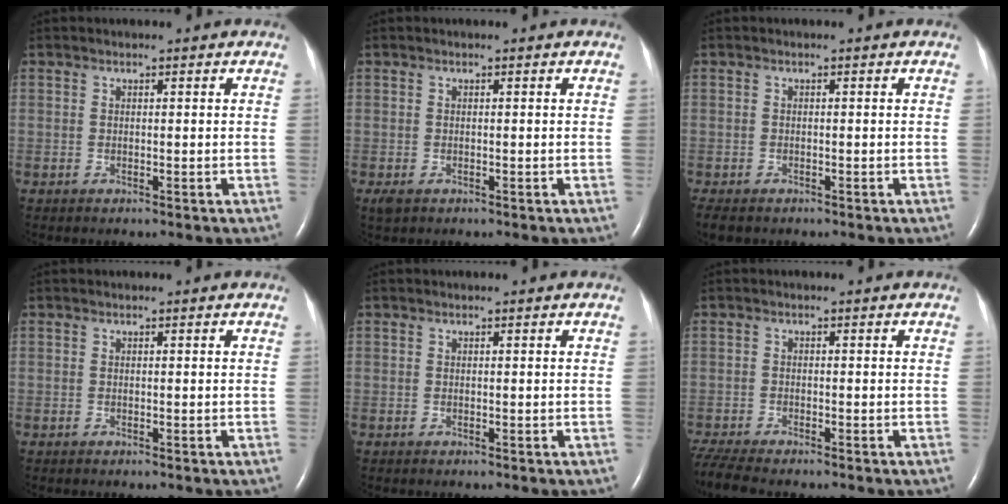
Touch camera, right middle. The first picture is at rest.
{"total": 1.3, "force": [-0.7, 0.8, 0.8], "torque": [-0.021, -0.002, -0.006]}
{"total": 3.2, "force": [-2.5, 1.4, 1.4], "torque": [-0.029, -0.009, -0.036]}
{"total": 0.0}
{"total": 0.0}
{"total": 5.3, "force": [-4.8, 0.2, 2.2], "torque": [-0.054, -0.019, -0.088]}